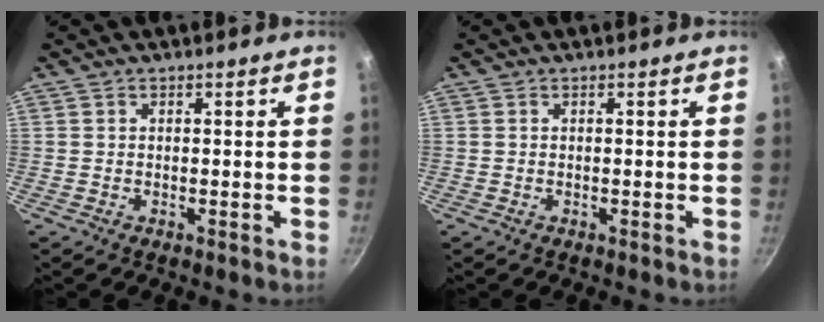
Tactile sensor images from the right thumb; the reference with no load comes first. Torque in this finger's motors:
{"motor_torque": [-0.26, -0.42, 0.14, -0.07, 0.01]}